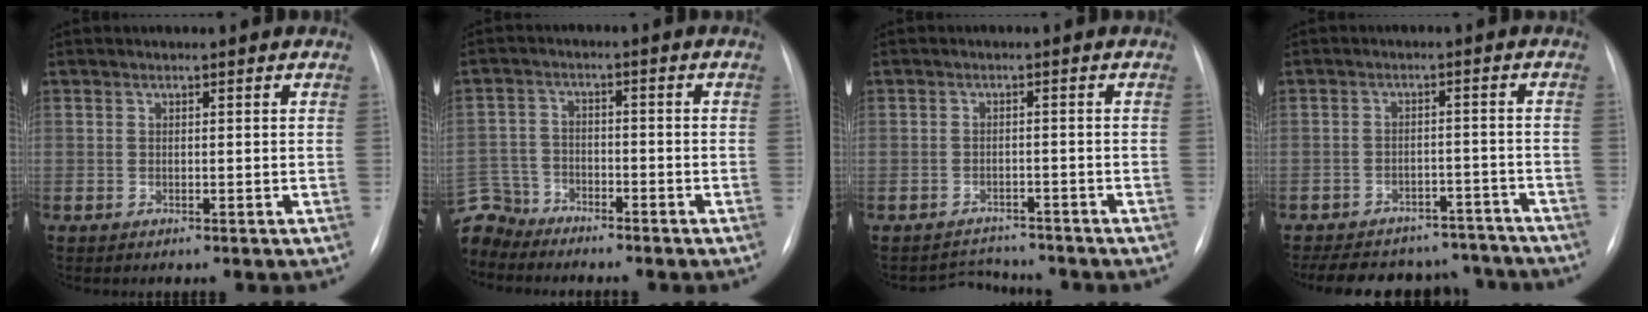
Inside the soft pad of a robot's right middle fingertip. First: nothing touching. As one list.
[{"total": 7.4, "force": [-6.9, 2.8, -0.3], "torque": [-0.003, 0.008, -0.136]}, {"total": 3.4, "force": [-3.1, 0.8, -1.1], "torque": [0.013, 0.008, -0.046]}, {"total": 19.7, "force": [-17.3, 6.4, 6.9], "torque": [-0.172, -0.009, -0.235]}]